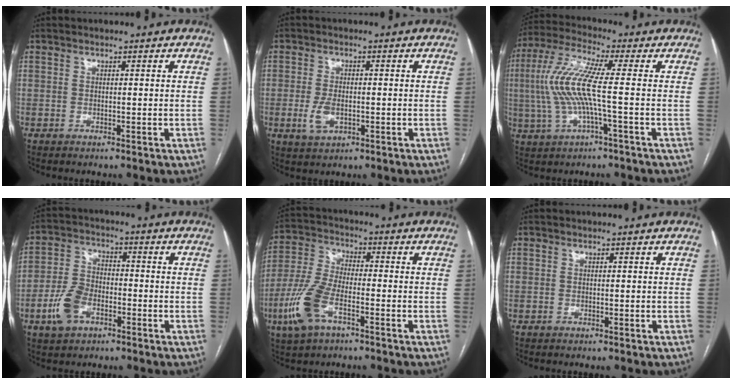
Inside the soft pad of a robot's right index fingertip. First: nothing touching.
{"total": 4.3, "force": [-1.1, 2.2, 3.6], "torque": [-0.080, -0.003, -0.016]}
{"total": 10.2, "force": [-0.5, 0.9, 10.1], "torque": [-0.230, 0.018, -0.016]}
{"total": 8.1, "force": [-3.5, 4.9, 5.4], "torque": [-0.127, 0.009, -0.065]}
{"total": 10.4, "force": [-4.5, 4.1, 8.4], "torque": [-0.205, -0.005, -0.089]}
{"total": 0.0}